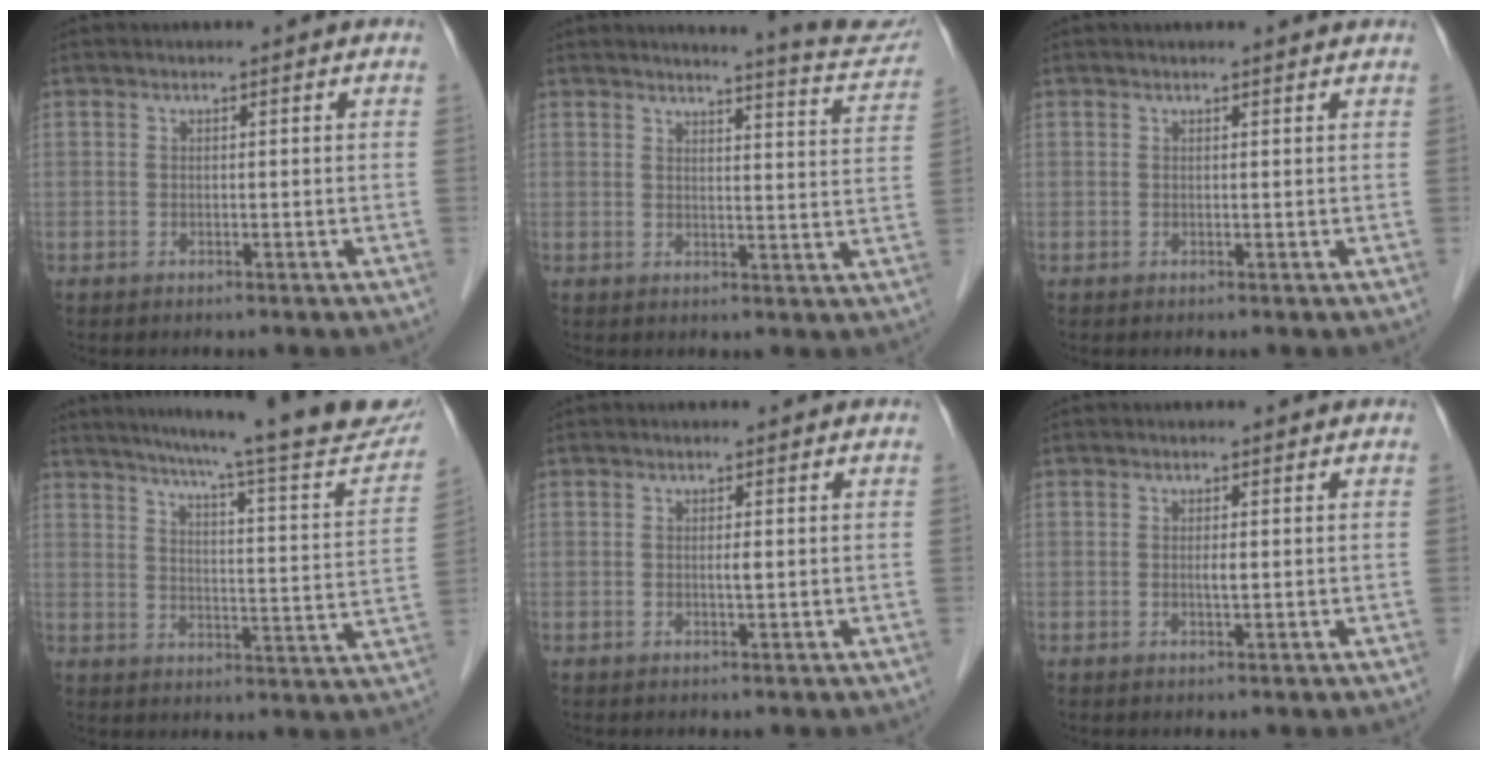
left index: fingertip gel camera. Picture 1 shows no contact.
{"total": 8.7, "force": [8.5, -0.1, 1.8], "torque": [-0.019, -0.050, 0.078]}
{"total": 0.7, "force": [0.7, -0.1, 0.0], "torque": [-0.005, -0.005, 0.000]}
{"total": 23.0, "force": [19.9, 1.1, 11.5], "torque": [-0.163, -0.055, 0.242]}
{"total": 1.0, "force": [-0.9, 0.0, 0.4], "torque": [-0.009, -0.008, -0.017]}
{"total": 1.1, "force": [-1.0, 0.1, 0.6], "torque": [-0.013, -0.009, -0.016]}